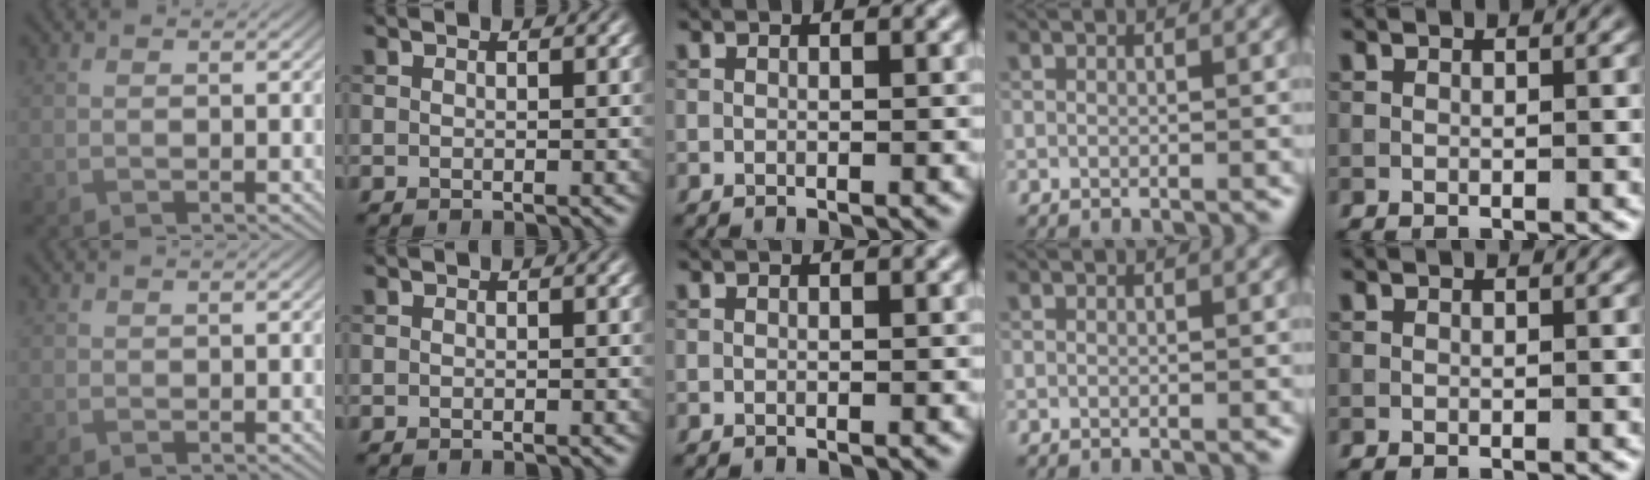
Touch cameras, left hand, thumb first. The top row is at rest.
{"thumb": {"total": 0.6, "force": [0.2, -0.3, -0.6], "torque": [0.015, -0.001, 0.001]}, "index": {"total": 0.8, "force": [-0.6, -0.3, -0.4], "torque": [0.002, -0.002, -0.003]}}